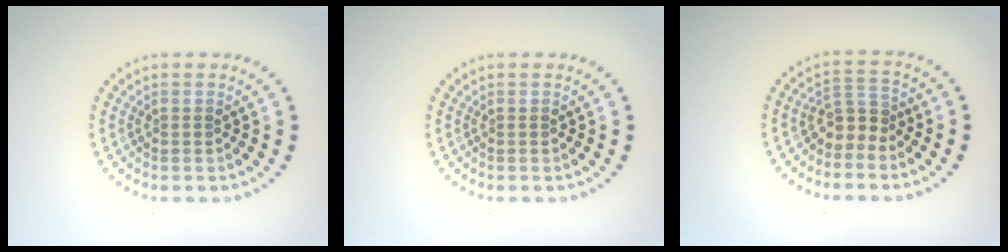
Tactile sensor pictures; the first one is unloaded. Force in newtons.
{"total": 0.0}
{"total": 2.6, "press": 1.9, "slide": 1.7}